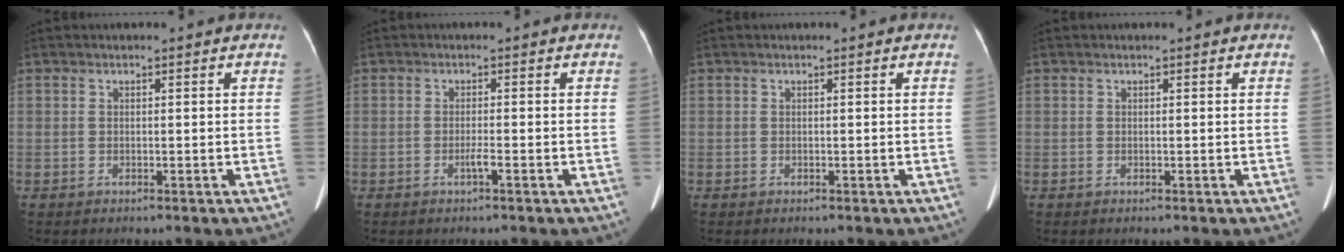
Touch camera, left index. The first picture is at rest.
{"total": 1.2, "force": [-0.7, -0.1, 1.0], "torque": [-0.023, 0.000, -0.012]}
{"total": 0.0}
{"total": 0.0}